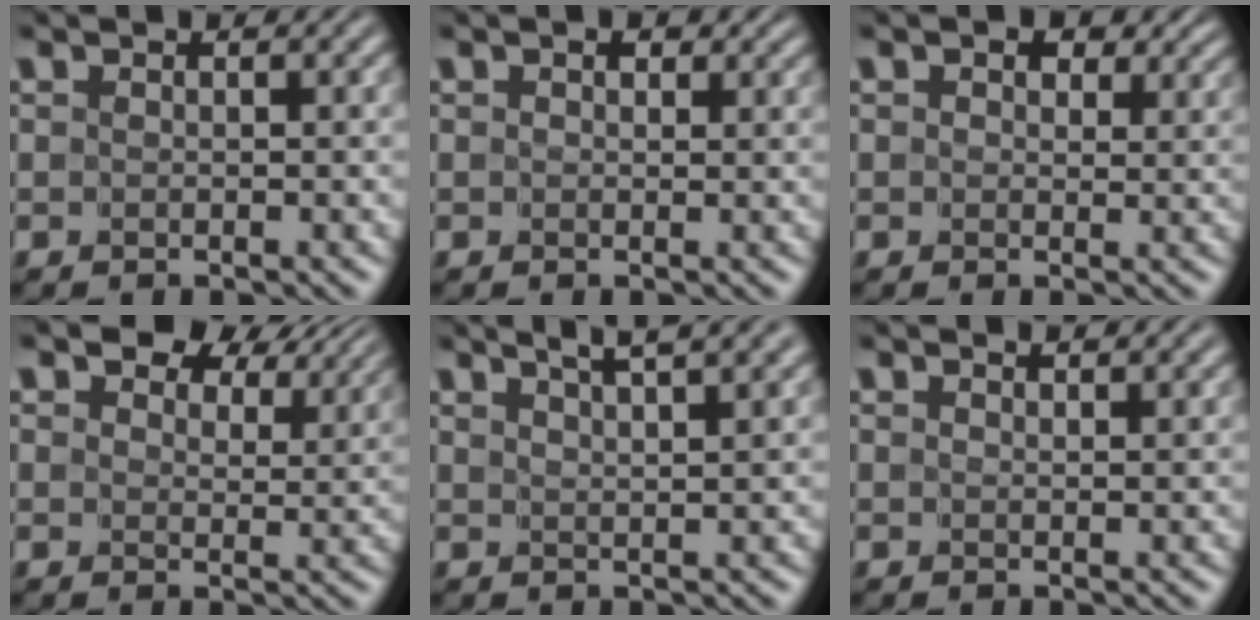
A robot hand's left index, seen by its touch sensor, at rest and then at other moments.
{"total": 1.0, "force": [0.5, 0.7, 0.6], "torque": [-0.005, -0.001, 0.008]}
{"total": 3.6, "force": [1.9, 2.2, 2.1], "torque": [-0.024, -0.002, 0.015]}
{"total": 7.0, "force": [5.1, 3.3, 3.4], "torque": [-0.054, 0.002, 0.067]}
{"total": 4.7, "force": [3.7, 0.9, 2.8], "torque": [-0.011, 0.023, 0.029]}
{"total": 1.2, "force": [1.1, 0.1, 0.4], "torque": [-0.003, 0.000, 0.016]}